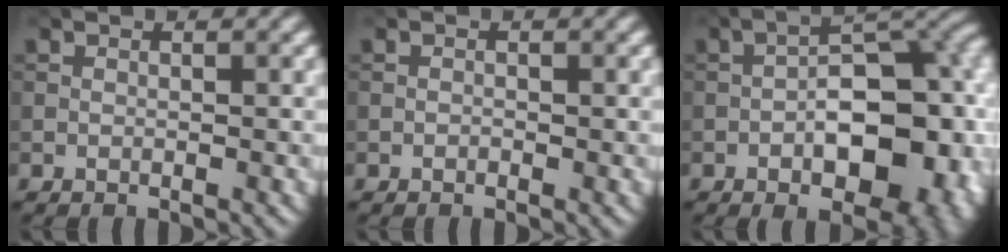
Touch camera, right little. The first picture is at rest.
{"total": 0.0}
{"total": 14.6, "force": [-3.1, 7.8, 12.0], "torque": [-0.138, -0.006, -0.036]}